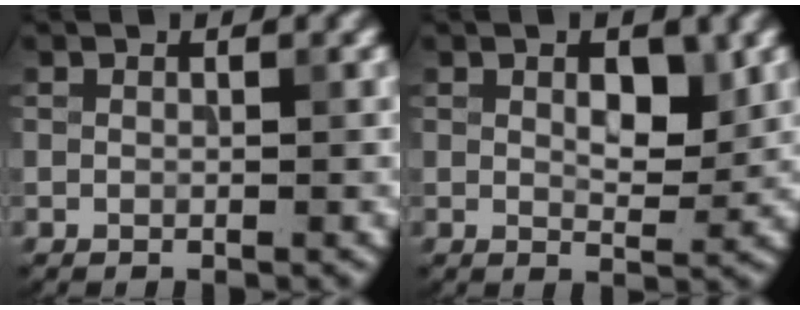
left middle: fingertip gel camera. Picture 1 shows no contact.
{"total": 3.1, "force": [1.0, 1.4, 2.6], "torque": [-0.036, -0.003, 0.019]}